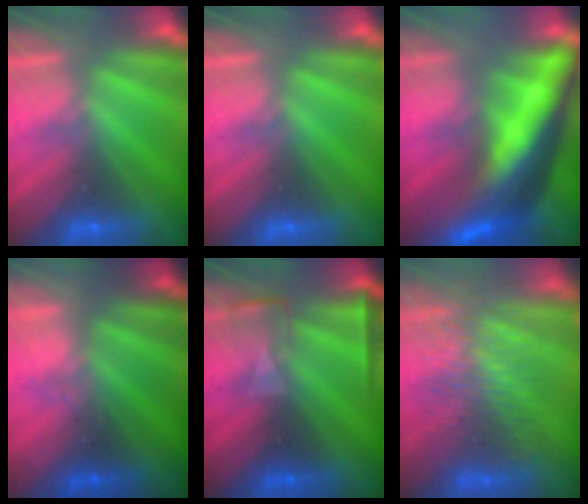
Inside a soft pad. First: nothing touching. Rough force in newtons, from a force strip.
{"total": 0.0}
{"total": 9.8}
{"total": 1.5}
{"total": 2.4}
{"total": 3.2}